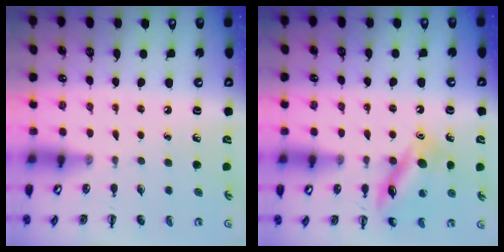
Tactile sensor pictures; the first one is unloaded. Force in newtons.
{"total": 14.0, "press": 13.9, "slide": 1.3}